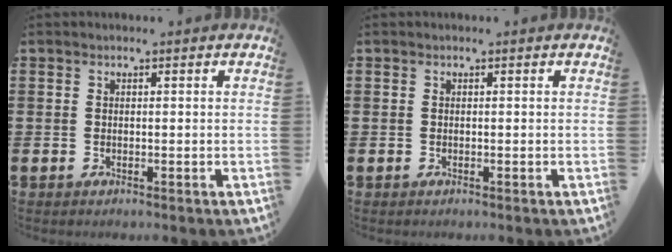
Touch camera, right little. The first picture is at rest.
{"total": 0.0}